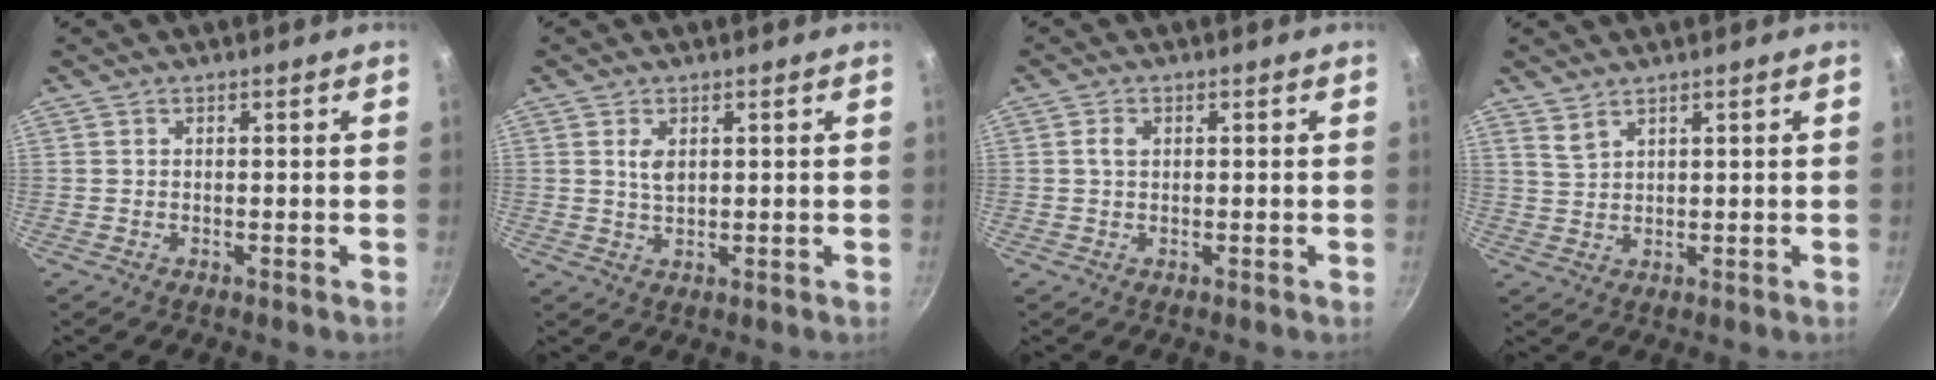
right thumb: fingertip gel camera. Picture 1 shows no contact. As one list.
[{"total": 2.8, "force": [0.9, 1.6, 2.2], "torque": [-0.036, -0.007, 0.018]}, {"total": 2.0, "force": [0.5, 1.4, 1.4], "torque": [-0.020, 0.004, 0.007]}, {"total": 2.5, "force": [2.0, 0.8, 1.1], "torque": [-0.022, -0.012, 0.045]}]